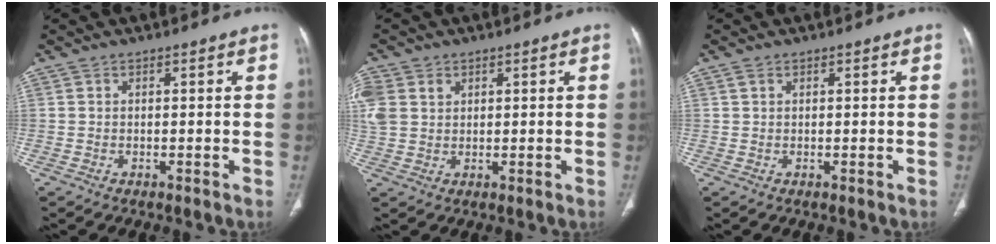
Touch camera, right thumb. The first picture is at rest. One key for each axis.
{"total": 8.8, "fx": 2.9, "fy": 7.0, "fz": 4.6, "tx": -0.129, "ty": 0.012, "tz": 0.063}
{"total": 0.8, "fx": 0.5, "fy": 0.5, "fz": 0.4, "tx": -0.009, "ty": 0.005, "tz": 0.010}